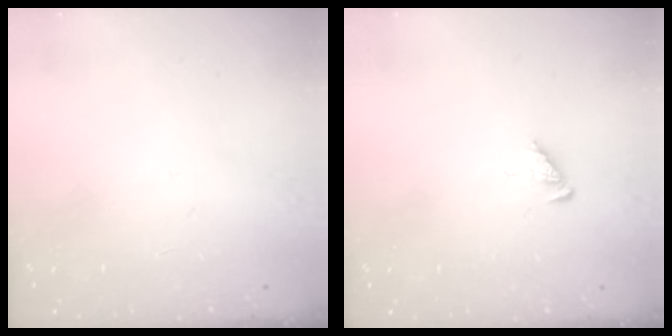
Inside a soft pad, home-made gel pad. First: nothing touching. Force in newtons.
{"total": 2.7, "press": 2.7, "slide": 0.4}